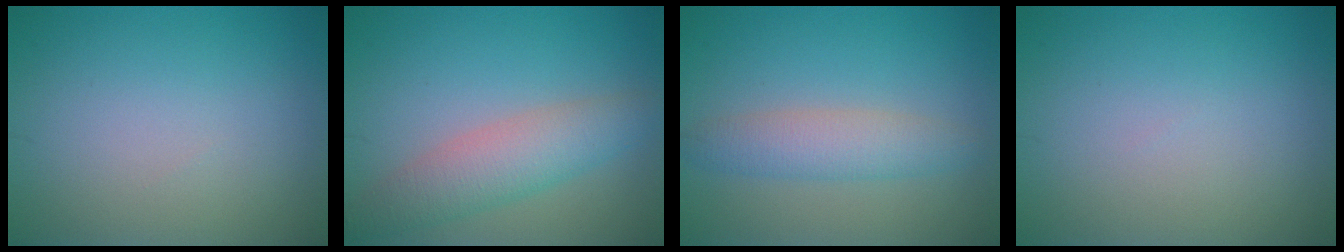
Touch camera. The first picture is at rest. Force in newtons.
{"total": 4.4, "press": 4.4, "slide": 0.4}
{"total": 3.3, "press": 3.3, "slide": 0.1}
{"total": 0.0}